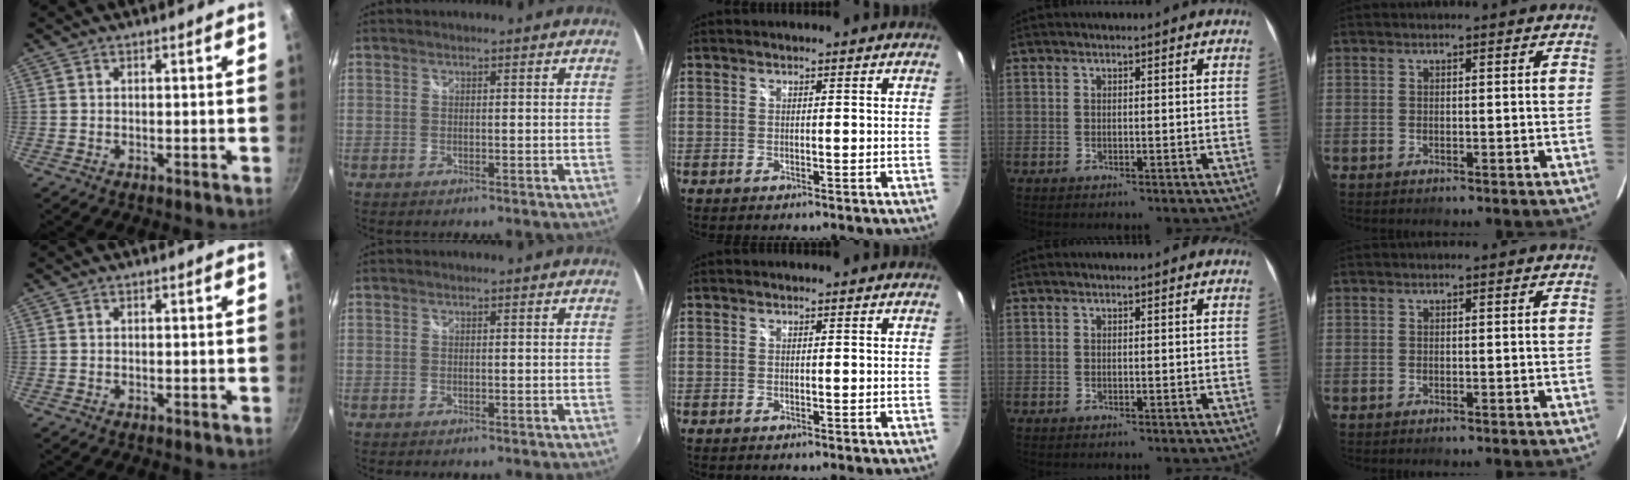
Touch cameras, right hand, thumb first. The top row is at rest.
{}